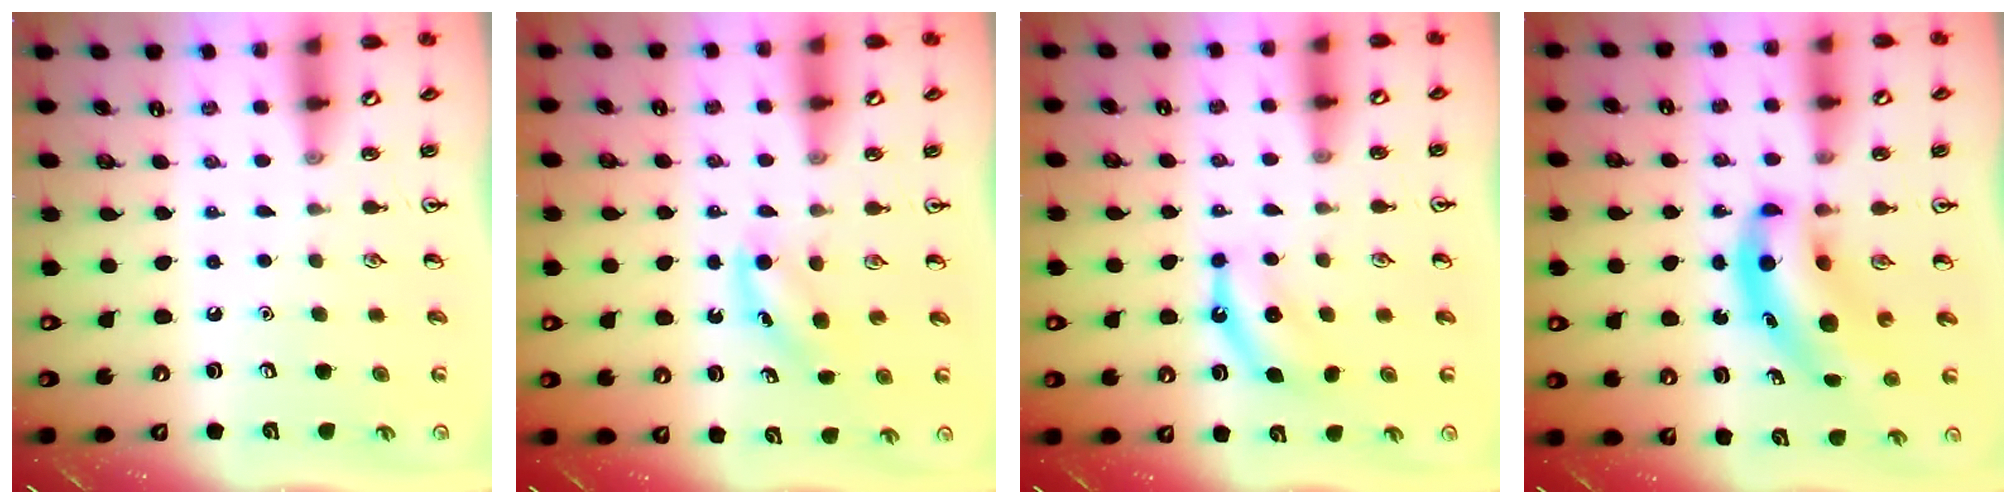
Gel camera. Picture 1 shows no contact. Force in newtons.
{"total": 4.2, "press": 3.9, "slide": 1.4}
{"total": 5.3, "press": 5.3, "slide": 0.7}
{"total": 9.1, "press": 8.8, "slide": 2.5}